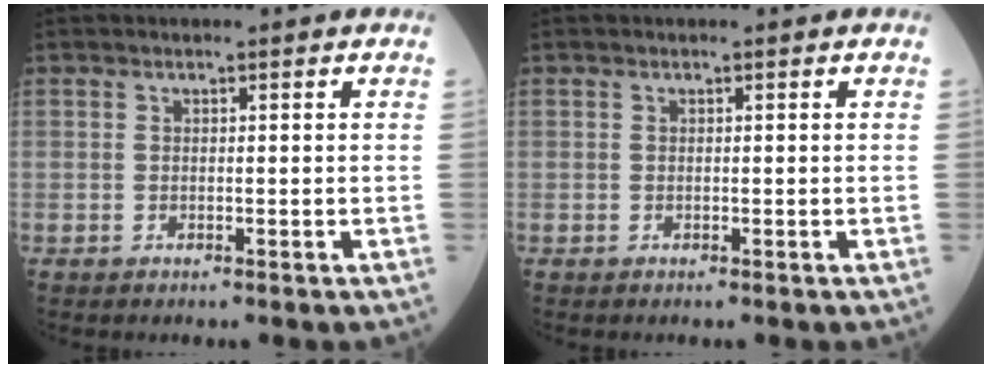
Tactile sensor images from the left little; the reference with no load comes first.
{"total": 0.0}